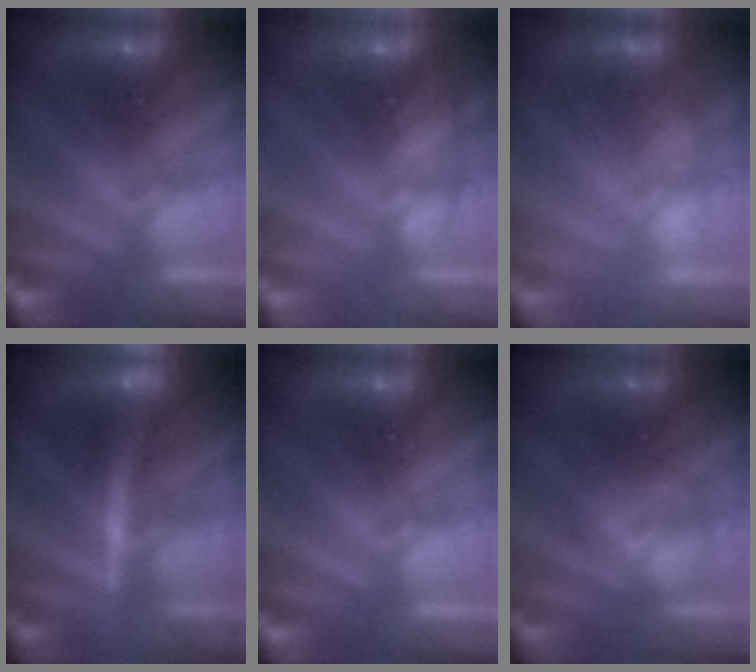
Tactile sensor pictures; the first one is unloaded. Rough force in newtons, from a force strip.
{"total": 1.7}
{"total": 2.7}
{"total": 2.4}
{"total": 0.0}
{"total": 2.9}